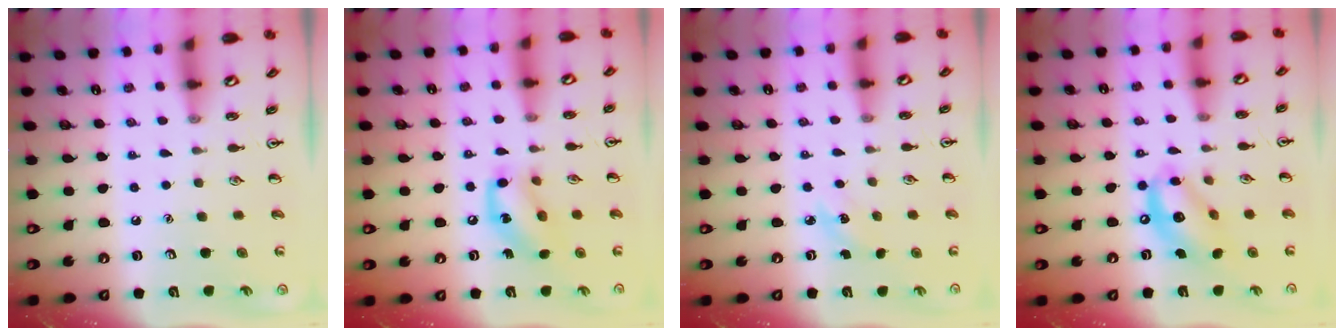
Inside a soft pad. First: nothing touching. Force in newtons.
{"total": 12.0, "press": 11.8, "slide": 1.8}
{"total": 3.5, "press": 3.3, "slide": 1.2}
{"total": 12.7, "press": 12.1, "slide": 3.8}